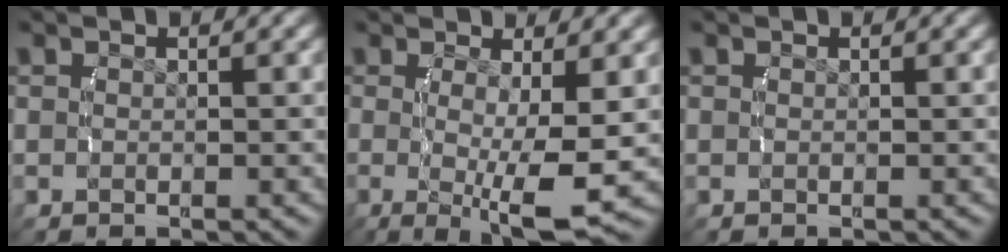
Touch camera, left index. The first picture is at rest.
{"total": 6.5, "force": [-1.2, 1.3, 6.3], "torque": [-0.108, -0.028, -0.006]}
{"total": 0.0}